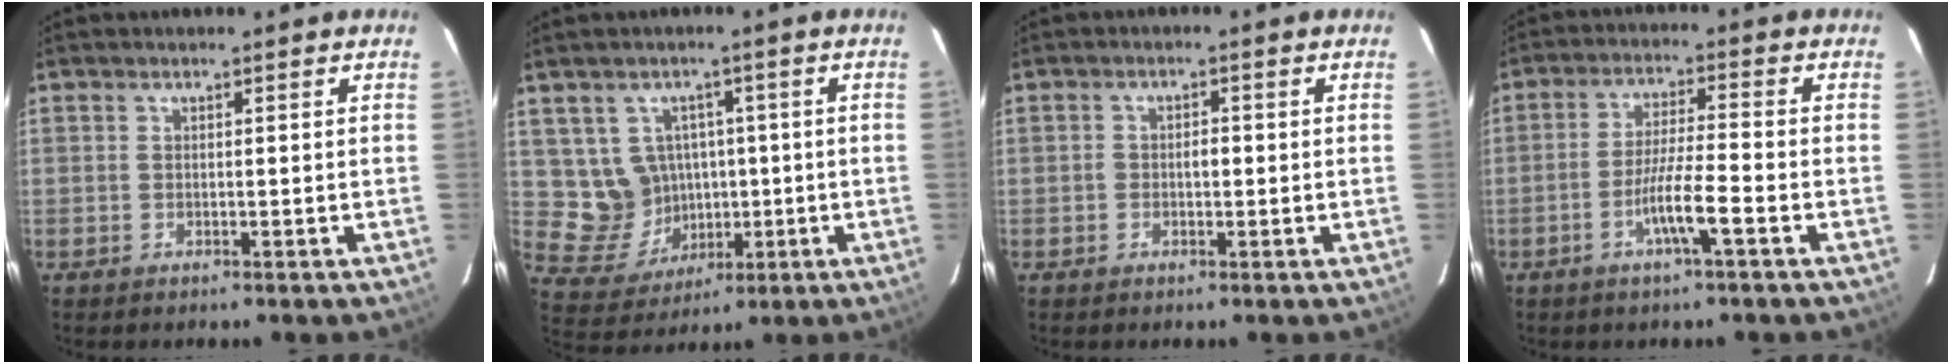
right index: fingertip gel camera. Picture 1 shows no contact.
{"total": 8.6, "force": [1.2, 8.0, 2.8], "torque": [-0.055, 0.023, 0.047]}
{"total": 1.8, "force": [-0.3, 1.0, 1.5], "torque": [-0.024, 0.005, -0.005]}
{"total": 6.6, "force": [-2.9, -0.2, 6.0], "torque": [-0.113, -0.002, -0.056]}